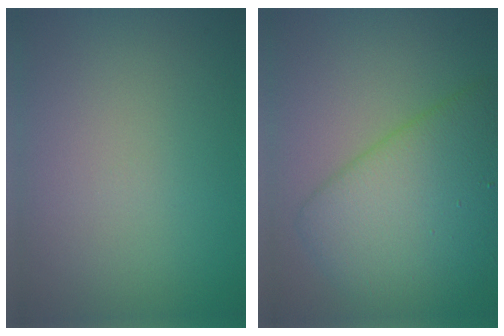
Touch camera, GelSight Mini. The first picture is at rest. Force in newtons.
{"total": 7.5, "press": 7.5, "slide": 0.3}